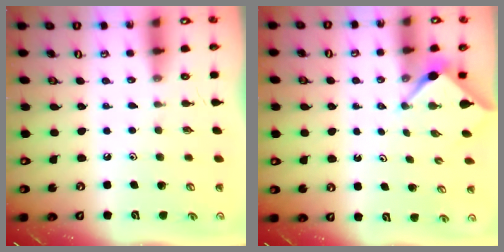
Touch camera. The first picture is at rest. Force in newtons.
{"total": 3.1, "press": 3.1, "slide": 0.4}